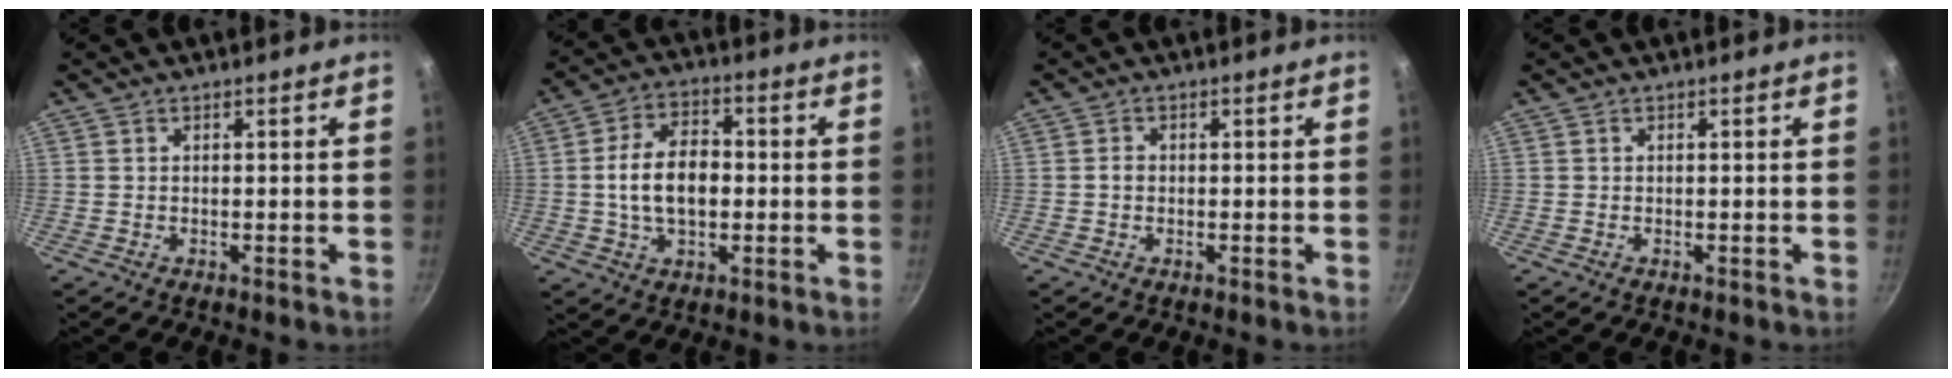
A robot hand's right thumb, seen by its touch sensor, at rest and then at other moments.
{"total": 11.0, "force": [-0.5, 6.8, 8.6], "torque": [-0.131, 0.022, -0.013]}
{"total": 1.3, "force": [-0.2, 1.1, 0.7], "torque": [-0.009, 0.008, -0.004]}
{"total": 0.0}